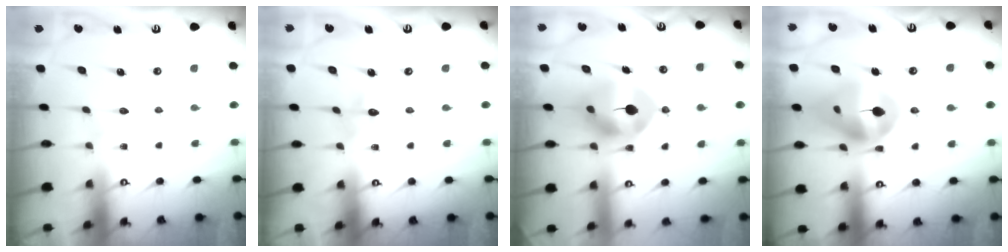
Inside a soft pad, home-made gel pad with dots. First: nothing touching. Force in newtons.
{"total": 3.3, "press": 3.2, "slide": 0.6}
{"total": 9.4, "press": 9.3, "slide": 1.8}
{"total": 15.8, "press": 15.7, "slide": 2.0}